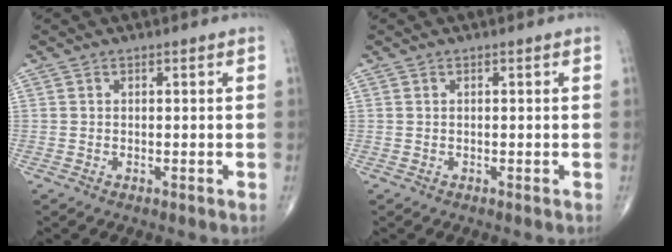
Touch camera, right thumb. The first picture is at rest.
{"total": 0.0}